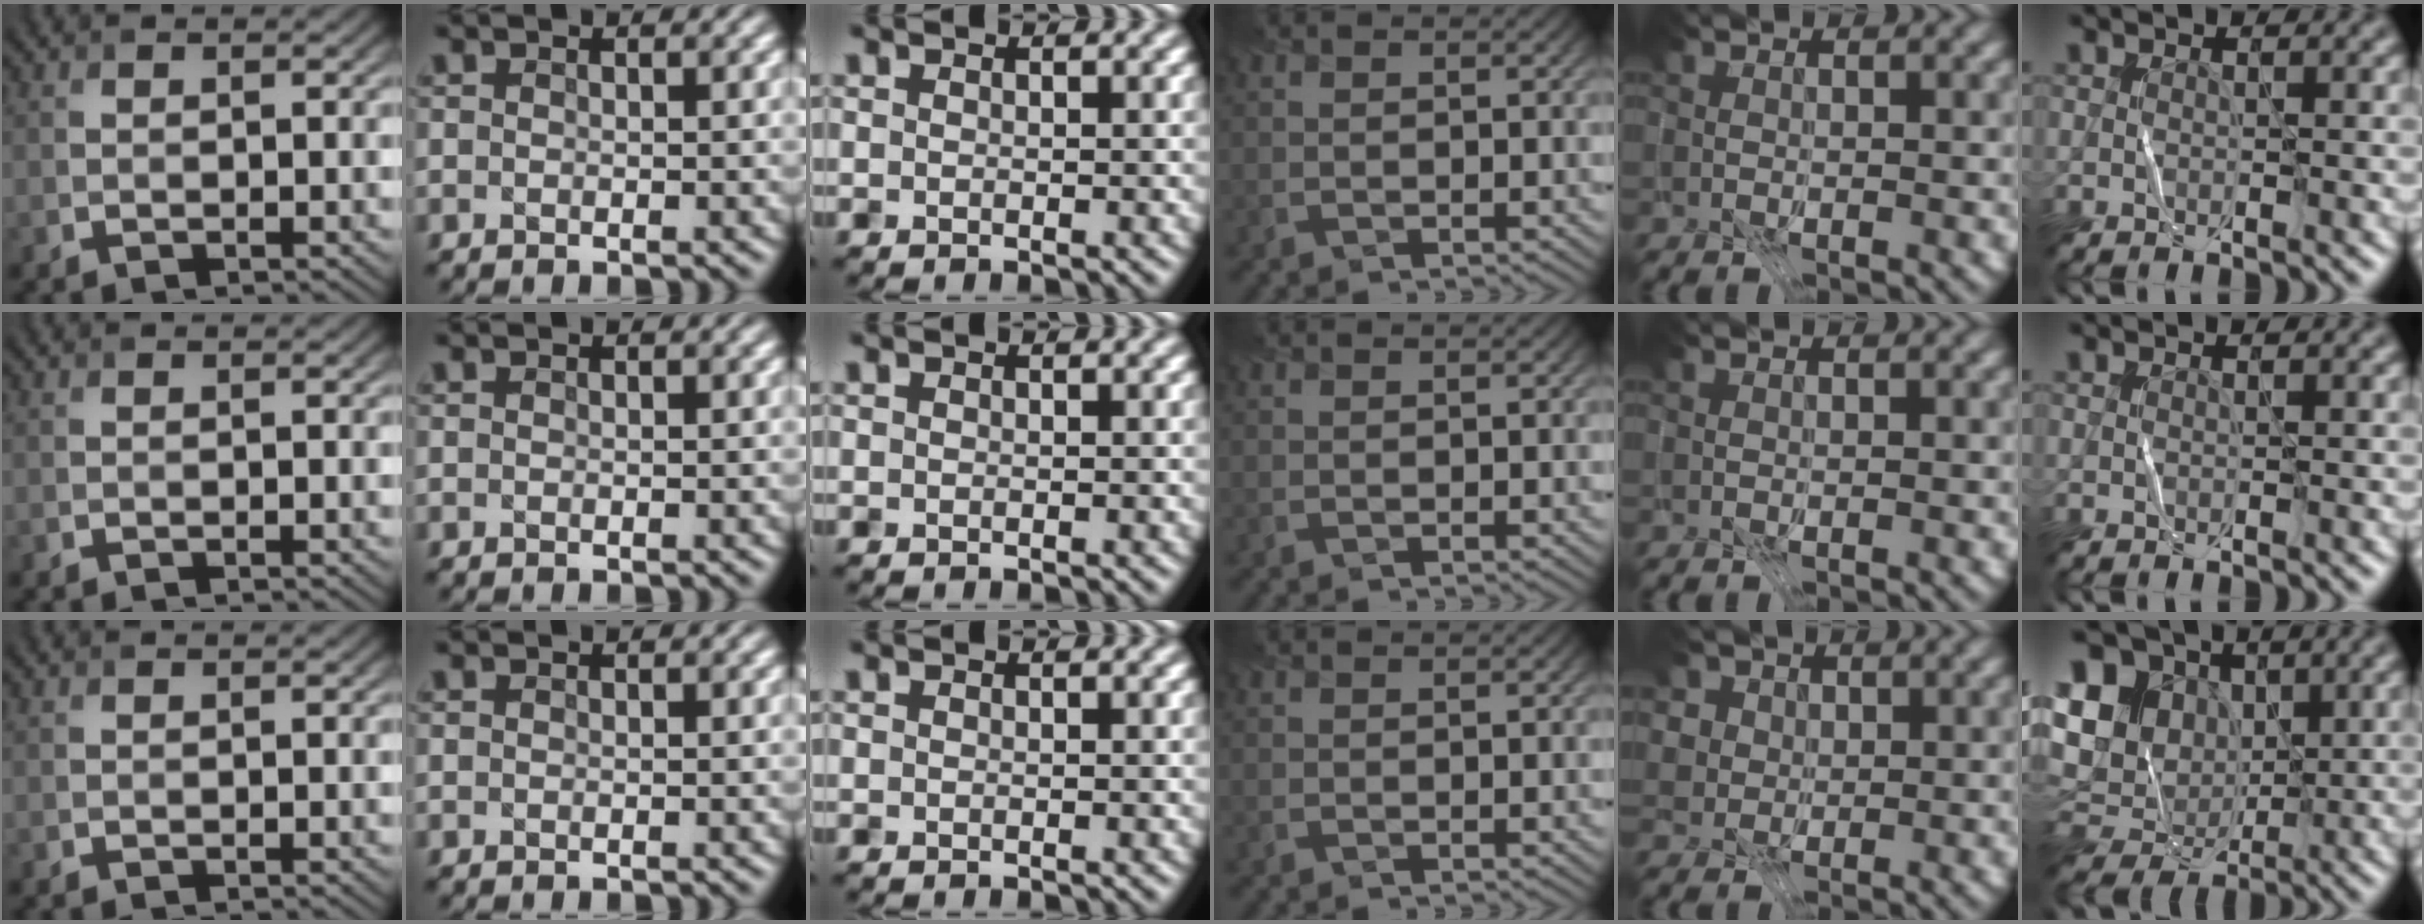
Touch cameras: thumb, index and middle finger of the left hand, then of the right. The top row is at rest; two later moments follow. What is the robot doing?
{"motion": "fold", "object": "coffee filter"}